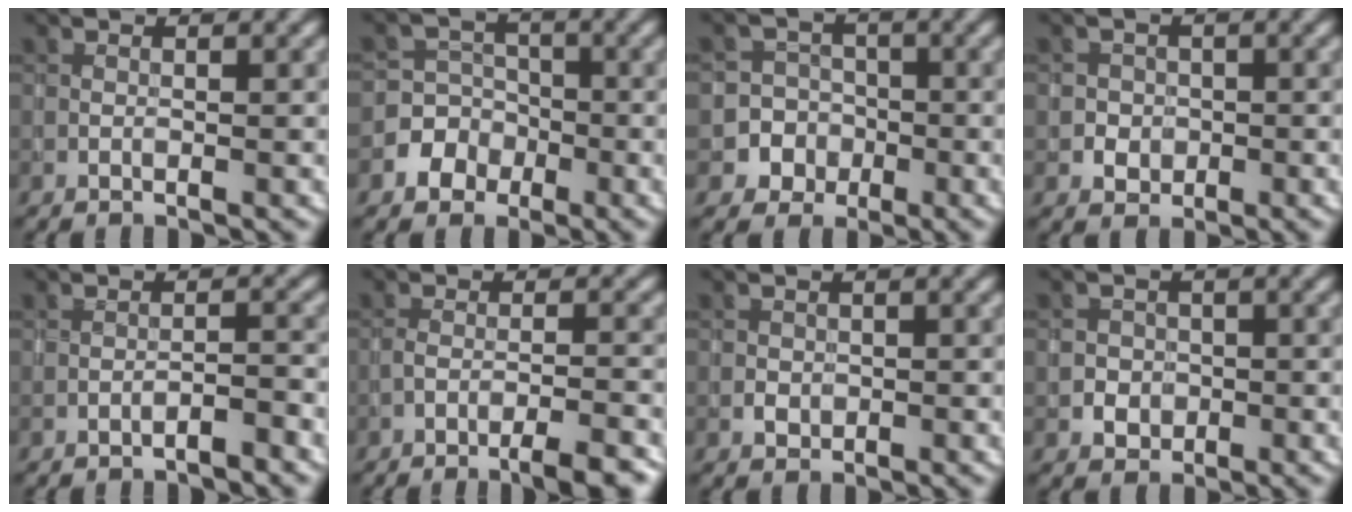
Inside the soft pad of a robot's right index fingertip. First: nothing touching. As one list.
[{"total": 4.3, "force": [-1.8, 3.9, 0.5], "torque": [0.028, 0.003, -0.057]}, {"total": 6.4, "force": [-2.5, 5.9, 0.1], "torque": [0.021, -0.001, -0.060]}, {"total": 2.3, "force": [-0.5, 2.2, 0.3], "torque": [0.020, 0.003, -0.020]}, {"total": 1.4, "force": [-1.2, 0.1, 0.8], "torque": [-0.006, 0.009, -0.018]}, {"total": 5.2, "force": [-3.7, 1.0, 3.4], "torque": [-0.055, -0.008, -0.055]}, {"total": 0.9, "force": [-0.1, 0.9, 0.2], "torque": [0.003, -0.002, -0.002]}, {"total": 2.3, "force": [-0.7, 2.2, 0.4], "torque": [0.018, 0.004, -0.022]}]